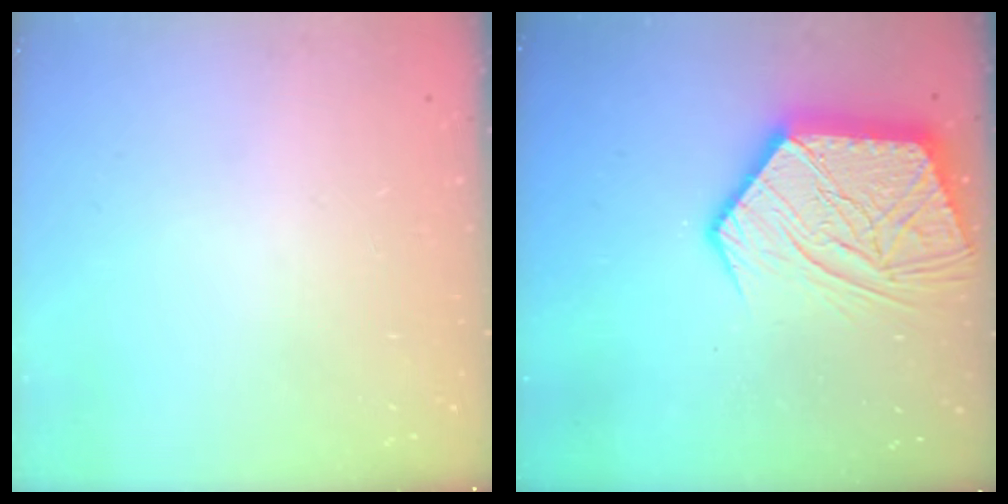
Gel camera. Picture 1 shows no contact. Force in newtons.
{"total": 19.1, "press": 19.0, "slide": 1.6}